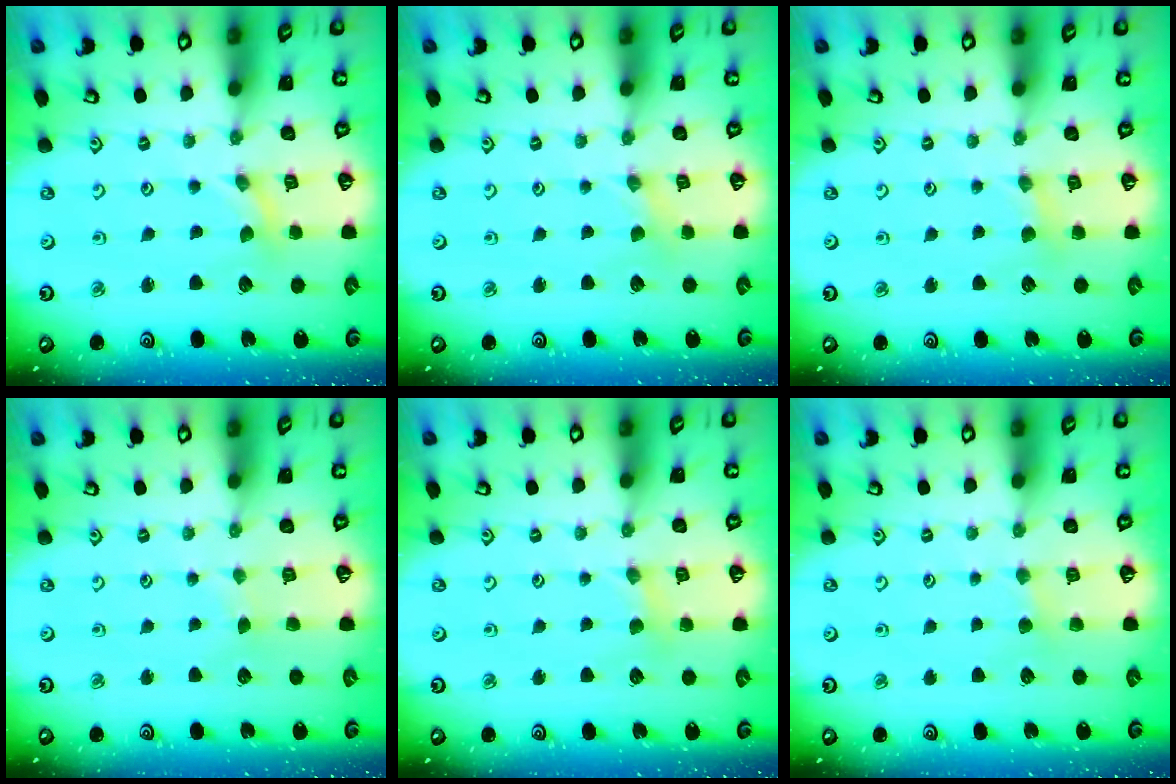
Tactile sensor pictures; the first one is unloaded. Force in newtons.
{"total": 0.8, "press": 0.8, "slide": 0.2}
{"total": 2.7, "press": 2.7, "slide": 0.4}
{"total": 1.2, "press": 1.2, "slide": 0.2}
{"total": 2.7, "press": 2.7, "slide": 0.4}
{"total": 2.4, "press": 2.4, "slide": 0.4}